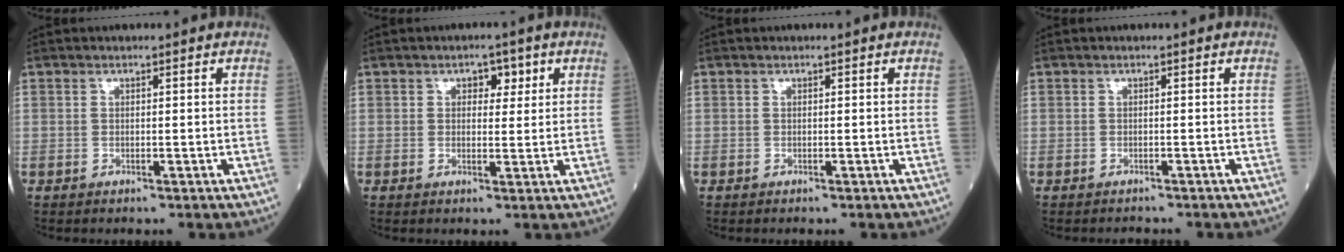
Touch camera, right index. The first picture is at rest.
{"total": 3.0, "force": [1.3, 1.9, 1.9], "torque": [-0.018, 0.007, 0.015]}
{"total": 0.0}
{"total": 0.7, "force": [-0.7, 0.1, -0.2], "torque": [-0.004, -0.005, -0.010]}